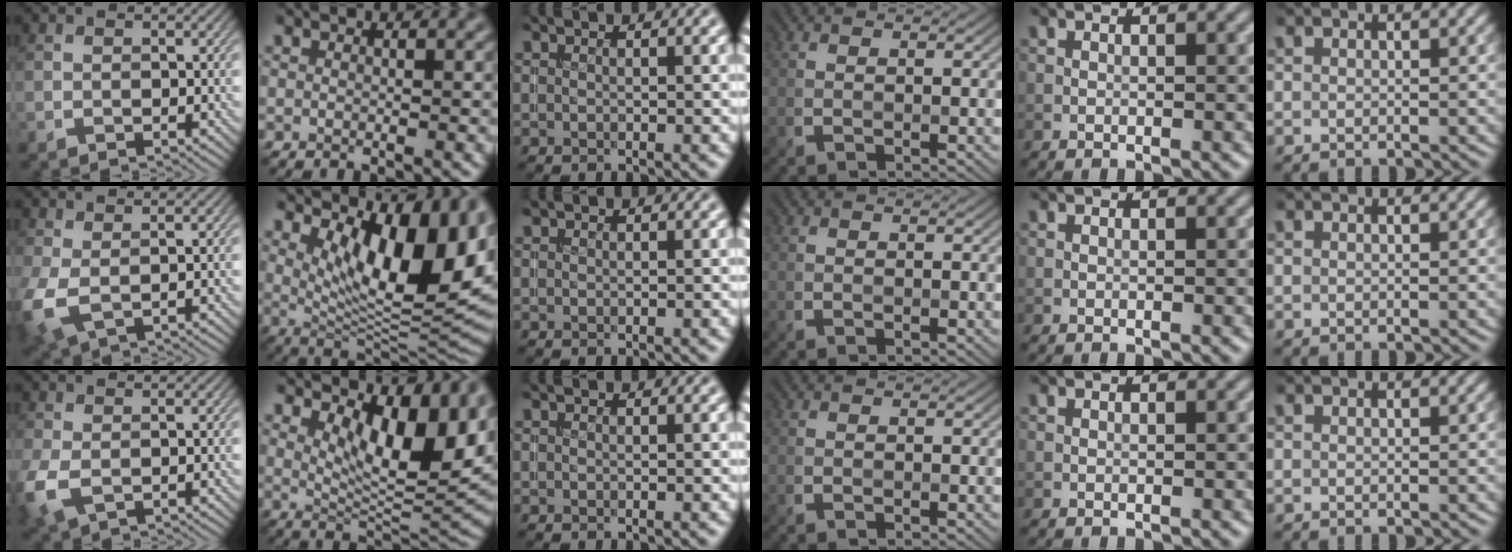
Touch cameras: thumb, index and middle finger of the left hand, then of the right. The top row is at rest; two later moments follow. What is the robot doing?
{"motion": "insert", "object": "coin"}